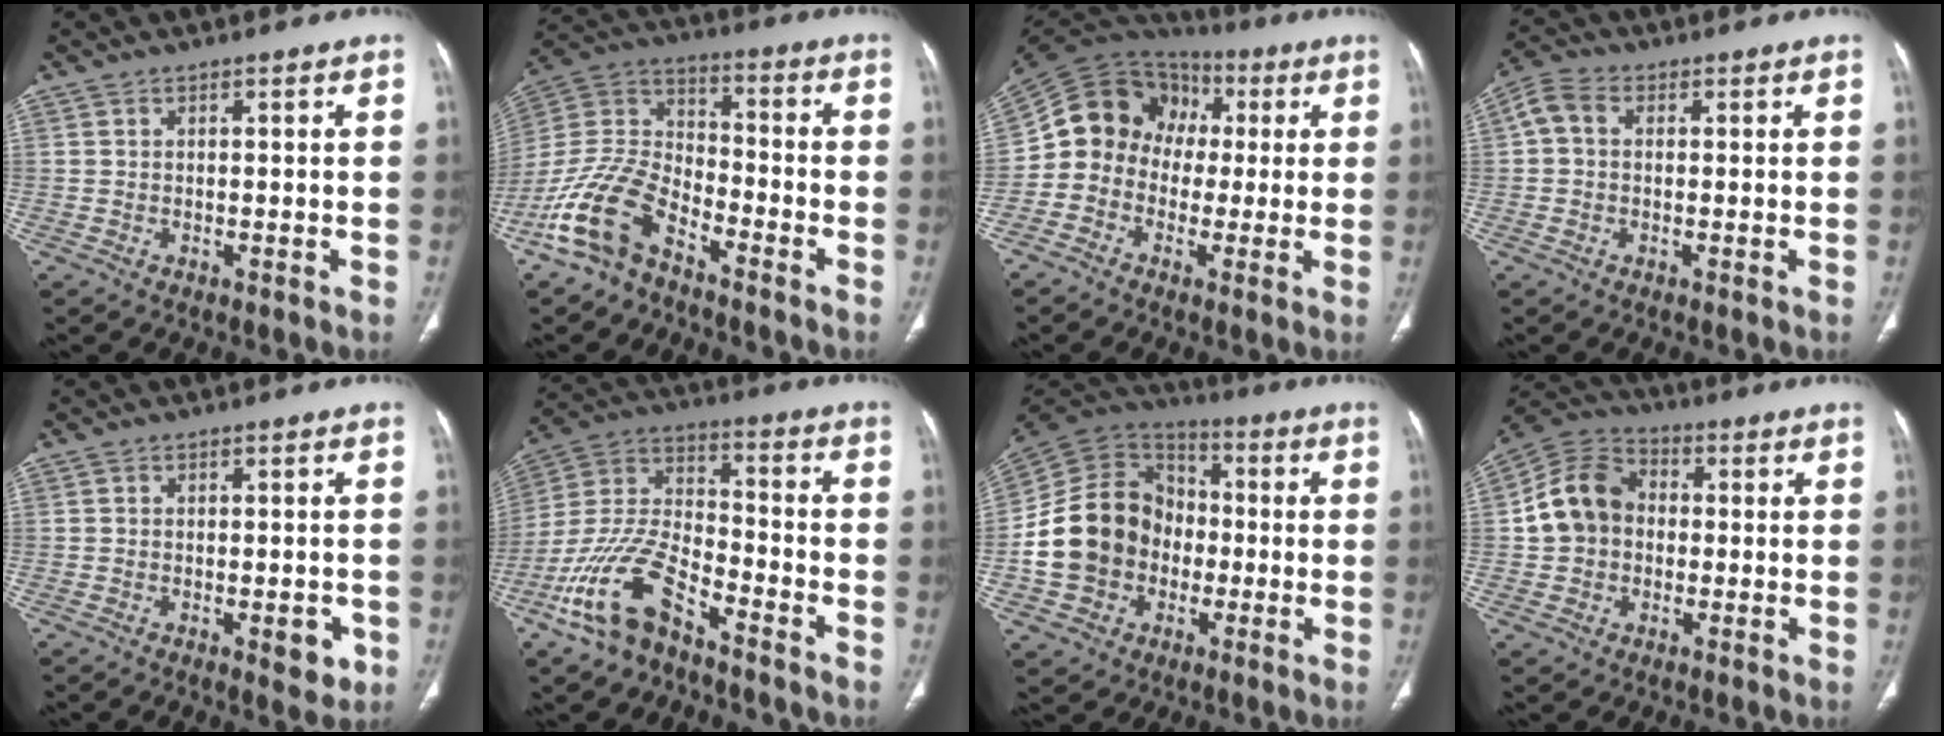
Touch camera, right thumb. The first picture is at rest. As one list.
[{"total": 14.3, "force": [-9.2, 7.1, 8.3], "torque": [-0.170, 0.064, -0.189]}, {"total": 14.2, "force": [0.0, 12.4, 6.8], "torque": [-0.093, 0.050, -0.012]}, {"total": 4.6, "force": [0.5, 3.4, 3.1], "torque": [-0.066, 0.013, 0.003]}, {"total": 4.5, "force": [-1.7, 2.0, 3.7], "torque": [-0.028, -0.001, -0.017]}, {"total": 15.4, "force": [-9.6, 6.7, 10.0], "torque": [-0.200, 0.061, -0.189]}, {"total": 18.3, "force": [-3.3, 15.5, 9.2], "torque": [-0.142, 0.040, -0.062]}, {"total": 10.9, "force": [0.0, 9.1, 6.0], "torque": [-0.096, 0.031, -0.012]}]